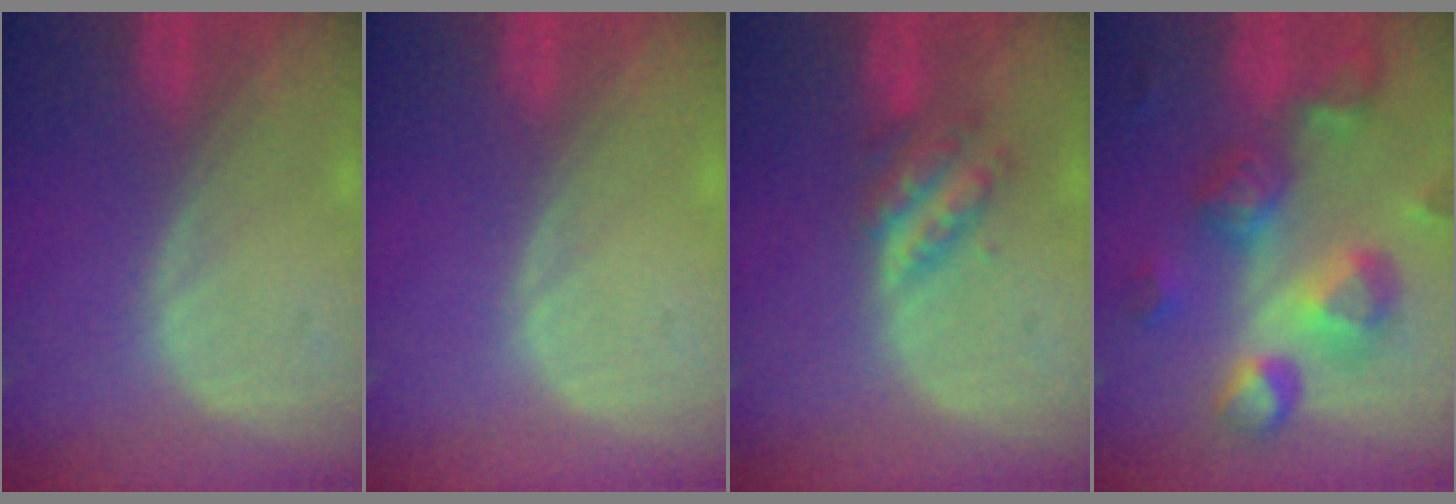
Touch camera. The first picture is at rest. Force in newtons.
{"total": 0.0}
{"total": 4.7, "press": 4.6, "slide": 1.2}
{"total": 11.1, "press": 10.0, "slide": 4.9}